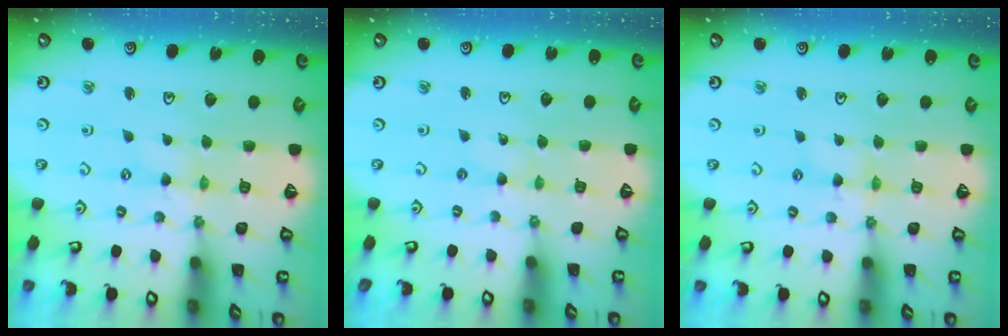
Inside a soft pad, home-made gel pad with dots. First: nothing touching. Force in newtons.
{"total": 1.0, "press": 1.0, "slide": 0.2}
{"total": 1.7, "press": 1.7, "slide": 0.2}